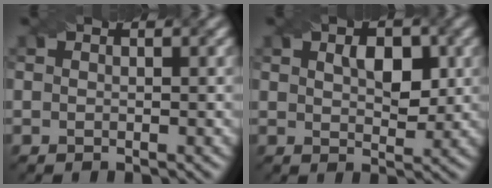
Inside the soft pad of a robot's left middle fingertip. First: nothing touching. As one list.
[{"total": 3.6, "force": [1.1, 2.0, 2.8], "torque": [-0.046, 0.002, 0.020]}]